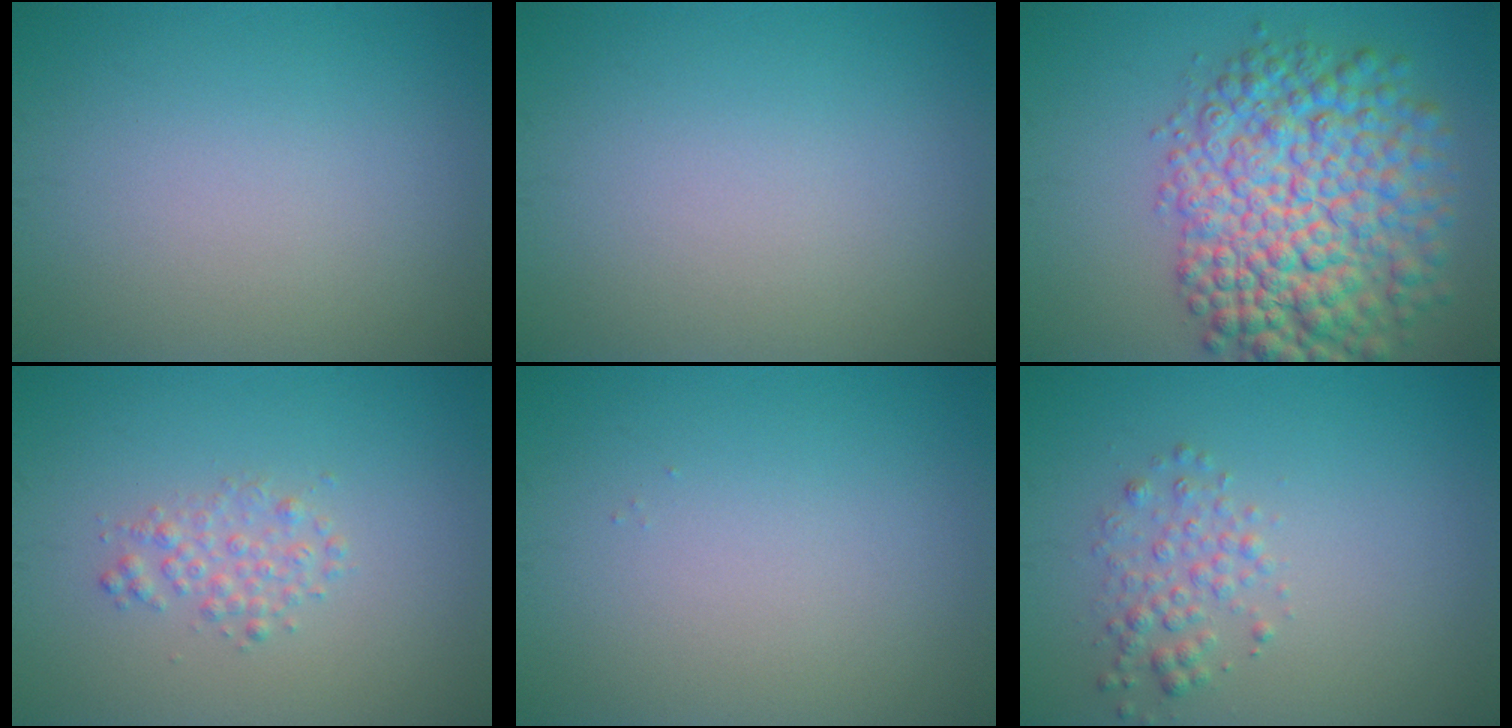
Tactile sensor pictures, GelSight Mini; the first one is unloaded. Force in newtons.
{"total": 0.0}
{"total": 11.1, "press": 11.1, "slide": 0.3}
{"total": 1.7, "press": 1.7, "slide": 0.0}
{"total": 0.0}
{"total": 2.0, "press": 2.0, "slide": 0.1}